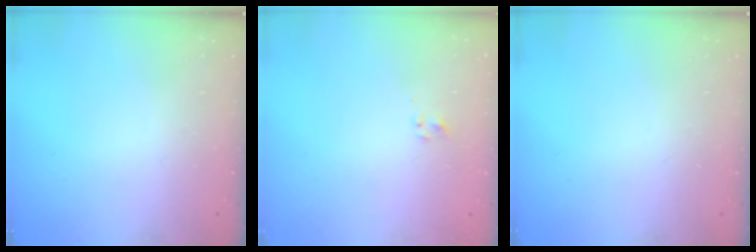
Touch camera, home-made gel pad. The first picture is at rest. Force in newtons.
{"total": 1.3, "press": 1.1, "slide": 0.8}
{"total": 0.0}